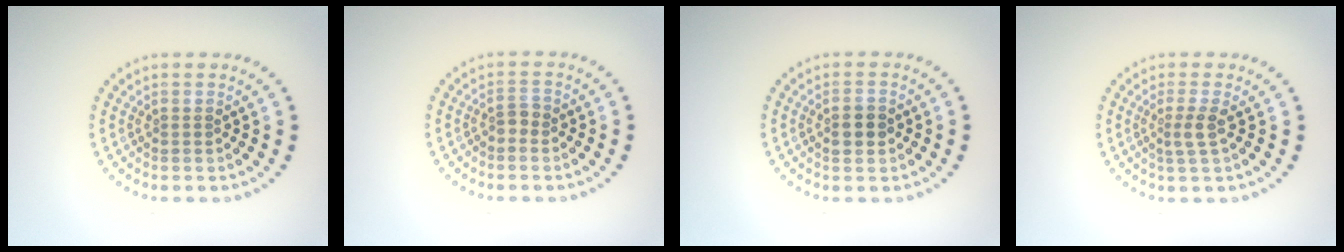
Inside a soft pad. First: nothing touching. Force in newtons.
{"total": 1.1, "press": 1.0, "slide": 0.5}
{"total": 2.4, "press": 2.4, "slide": 0.2}
{"total": 1.7, "press": 1.4, "slide": 1.0}